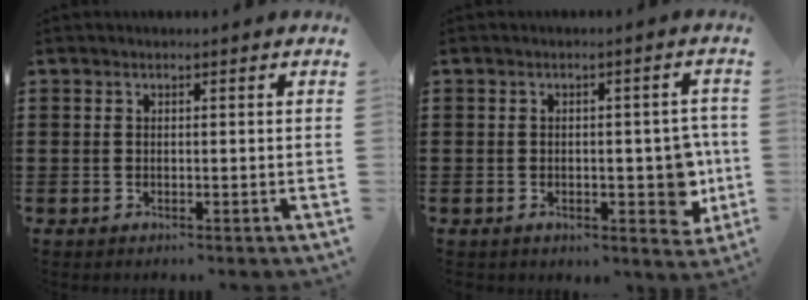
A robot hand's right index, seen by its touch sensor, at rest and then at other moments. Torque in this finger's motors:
{"motor_torque": [1.90, 0.24, 0.54, 0.08]}